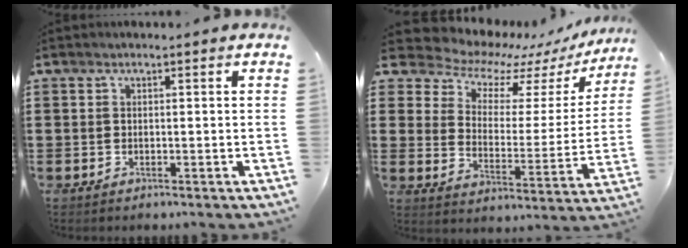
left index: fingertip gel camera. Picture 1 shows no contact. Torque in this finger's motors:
{"motor_torque": [2.13, 0.00, -0.12, -0.11]}